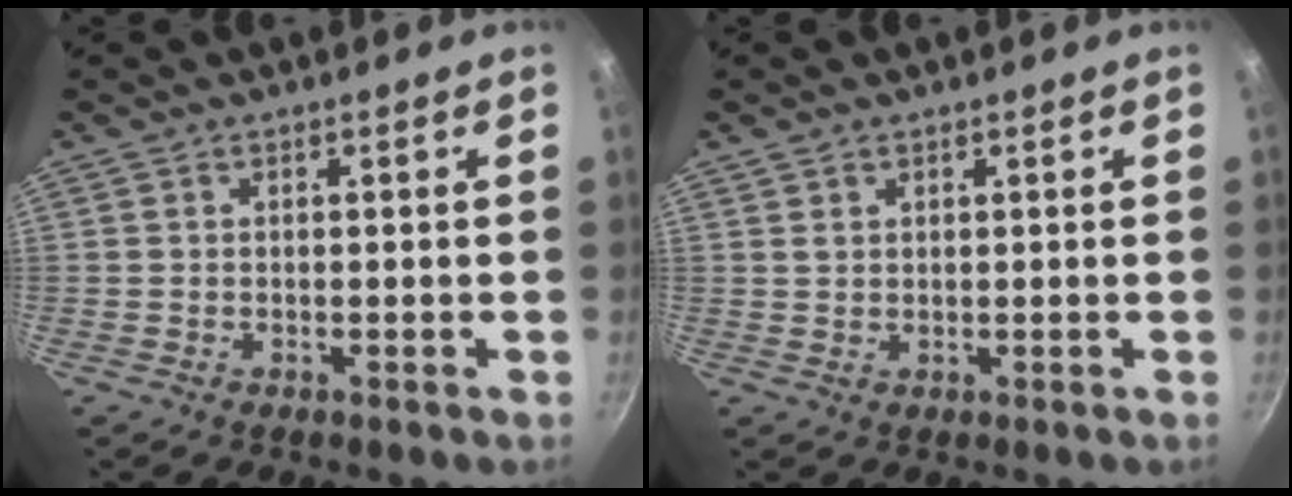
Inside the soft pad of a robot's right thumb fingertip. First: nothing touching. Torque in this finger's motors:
{"motor_torque": [0.33, -0.43, -0.41, 0.11, 0.10]}